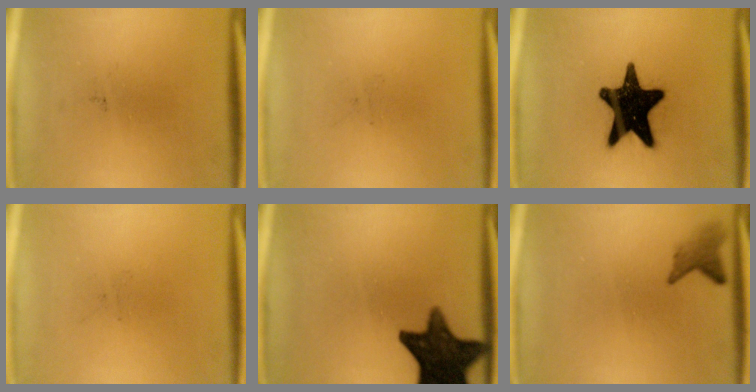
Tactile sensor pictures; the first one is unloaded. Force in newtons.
{"total": 0.0}
{"total": 19.1}
{"total": 0.0}
{"total": 15.1}
{"total": 2.4}